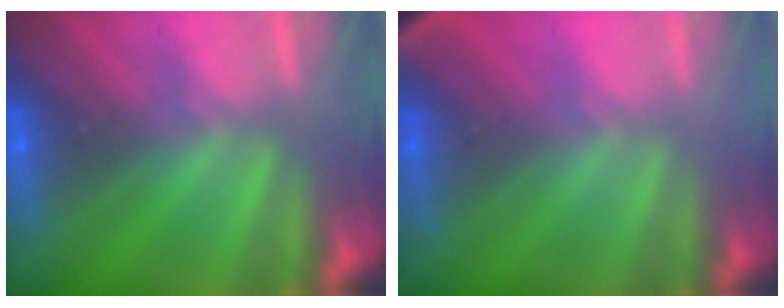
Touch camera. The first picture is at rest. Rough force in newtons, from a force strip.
{"total": 2.8}